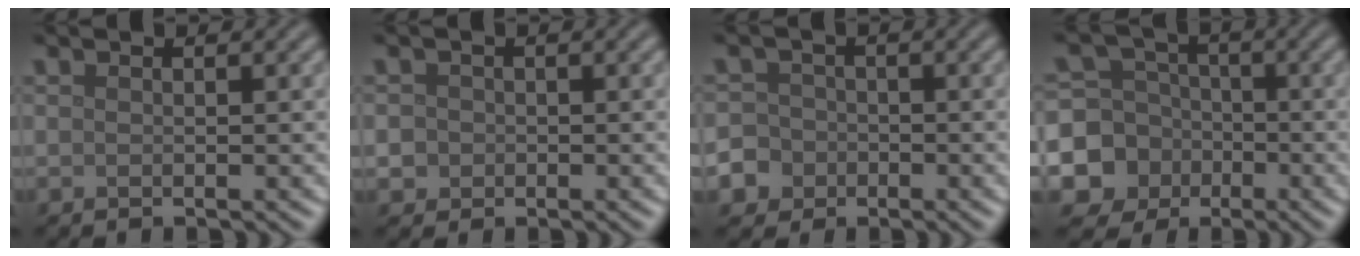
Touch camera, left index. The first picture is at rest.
{"total": 2.3, "force": [-0.2, 2.2, 0.7], "torque": [-0.004, 0.012, -0.016]}
{"total": 7.2, "force": [-3.4, 6.2, 1.3], "torque": [-0.034, -0.019, -0.082]}
{"total": 9.7, "force": [-3.1, 8.9, 2.0], "torque": [-0.052, -0.017, -0.079]}